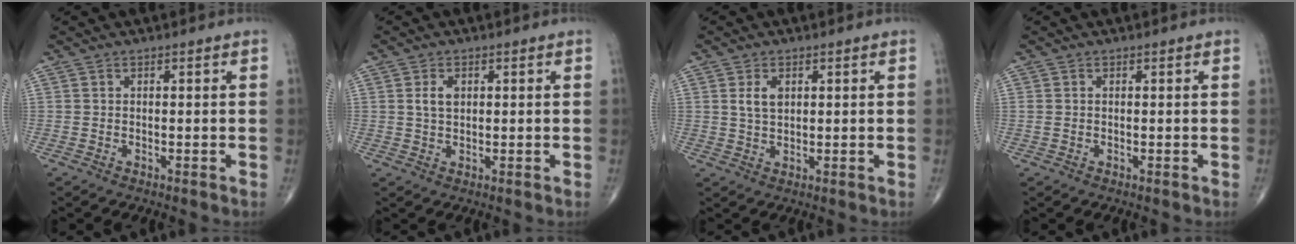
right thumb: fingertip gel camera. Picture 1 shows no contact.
{"total": 2.9, "force": [0.7, 1.8, 2.1], "torque": [-0.036, -0.001, 0.015]}
{"total": 3.5, "force": [1.1, 2.1, 2.5], "torque": [-0.043, -0.004, 0.023]}
{"total": 0.8, "force": [0.0, 0.6, 0.5], "torque": [-0.013, 0.005, 0.003]}